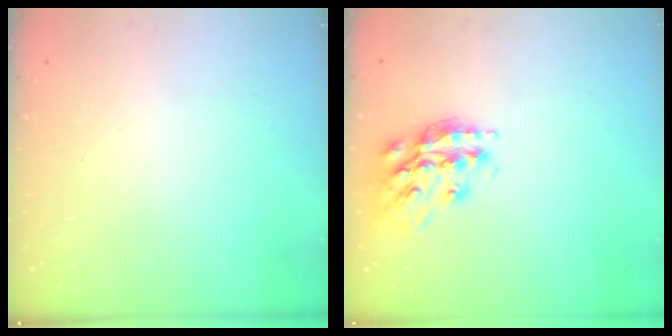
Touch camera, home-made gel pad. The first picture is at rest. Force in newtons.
{"total": 19.7, "press": 19.6, "slide": 1.4}